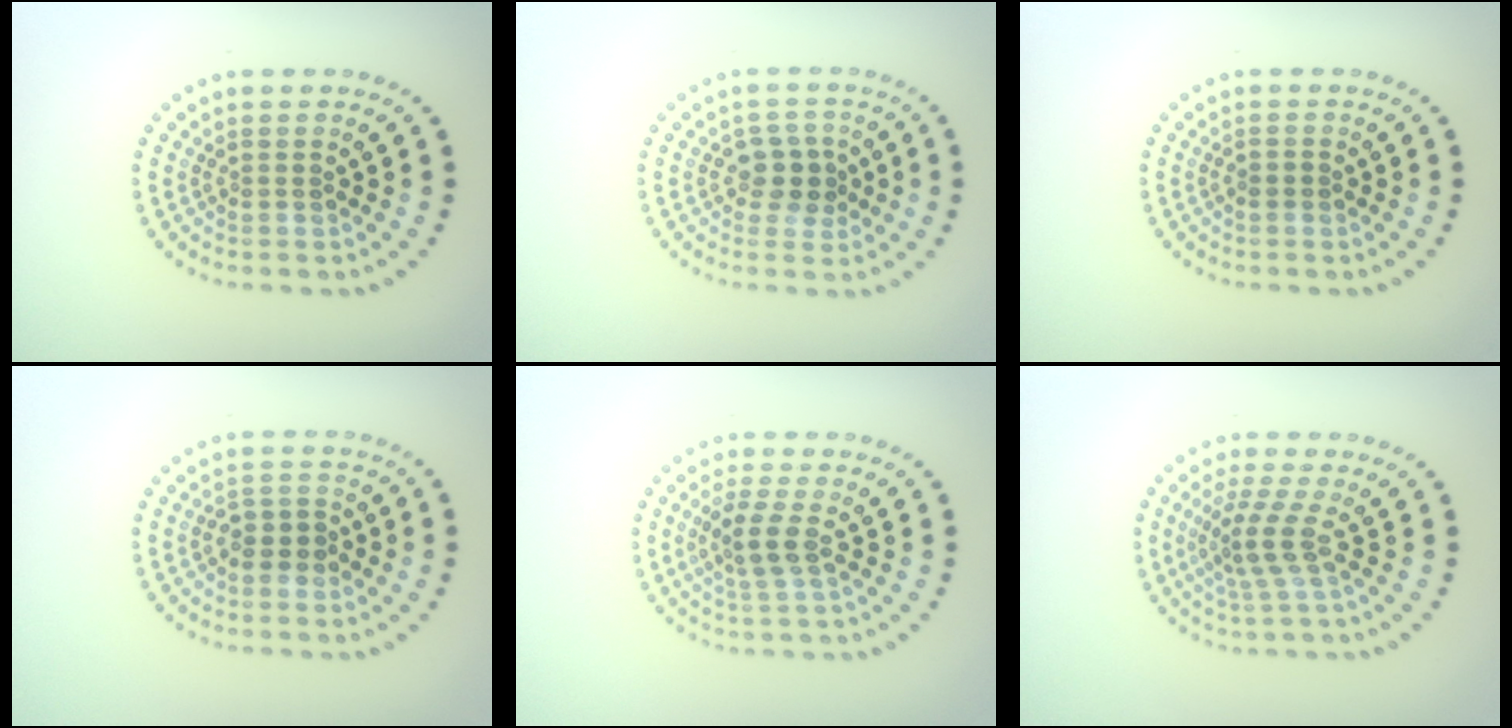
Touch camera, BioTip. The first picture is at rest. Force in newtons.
{"total": 2.9, "press": 2.7, "slide": 1.0}
{"total": 1.0, "press": 0.9, "slide": 0.4}
{"total": 2.2, "press": 2.0, "slide": 0.9}
{"total": 2.8, "press": 2.5, "slide": 1.1}
{"total": 2.9, "press": 2.1, "slide": 2.0}